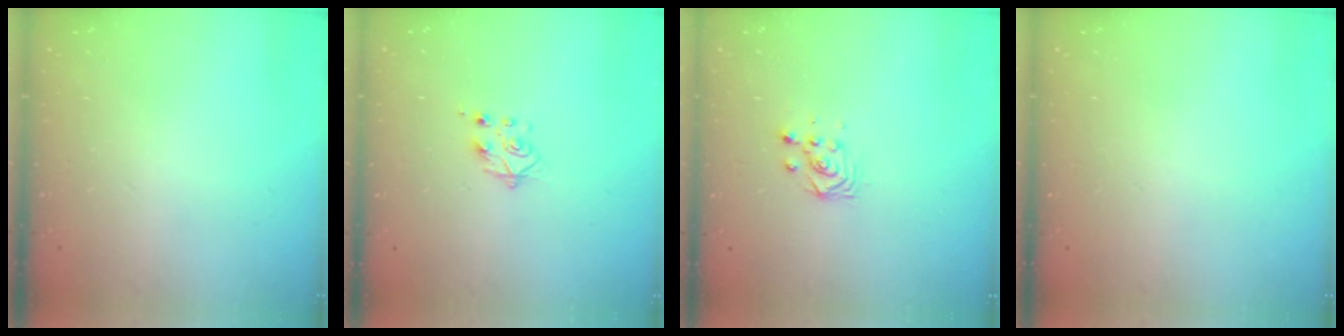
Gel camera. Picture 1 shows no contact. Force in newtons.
{"total": 7.6, "press": 7.5, "slide": 0.7}
{"total": 2.9, "press": 2.9, "slide": 0.4}
{"total": 0.0}